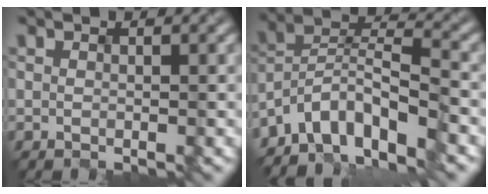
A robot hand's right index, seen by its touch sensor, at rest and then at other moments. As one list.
[{"total": 6.6, "force": [-5.3, 2.0, 3.3], "torque": [-0.044, 0.004, -0.112]}]